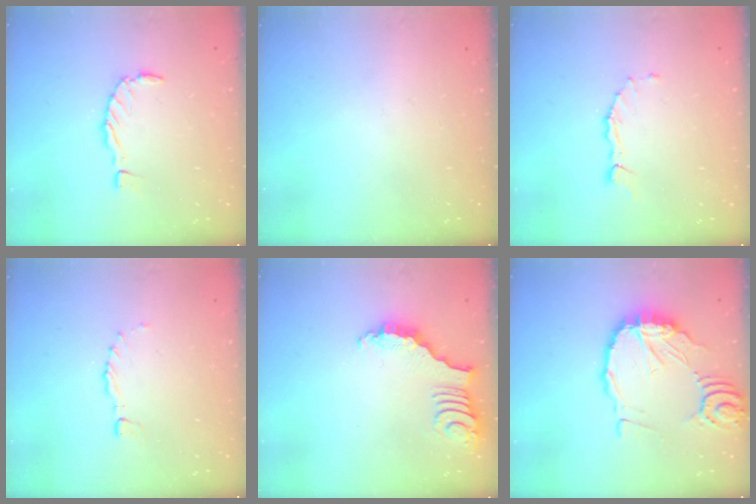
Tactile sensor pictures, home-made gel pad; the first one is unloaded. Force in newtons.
{"total": 0.0}
{"total": 2.1, "press": 2.0, "slide": 0.3}
{"total": 0.0}
{"total": 2.8, "press": 2.8, "slide": 0.4}
{"total": 14.7, "press": 14.6, "slide": 1.6}